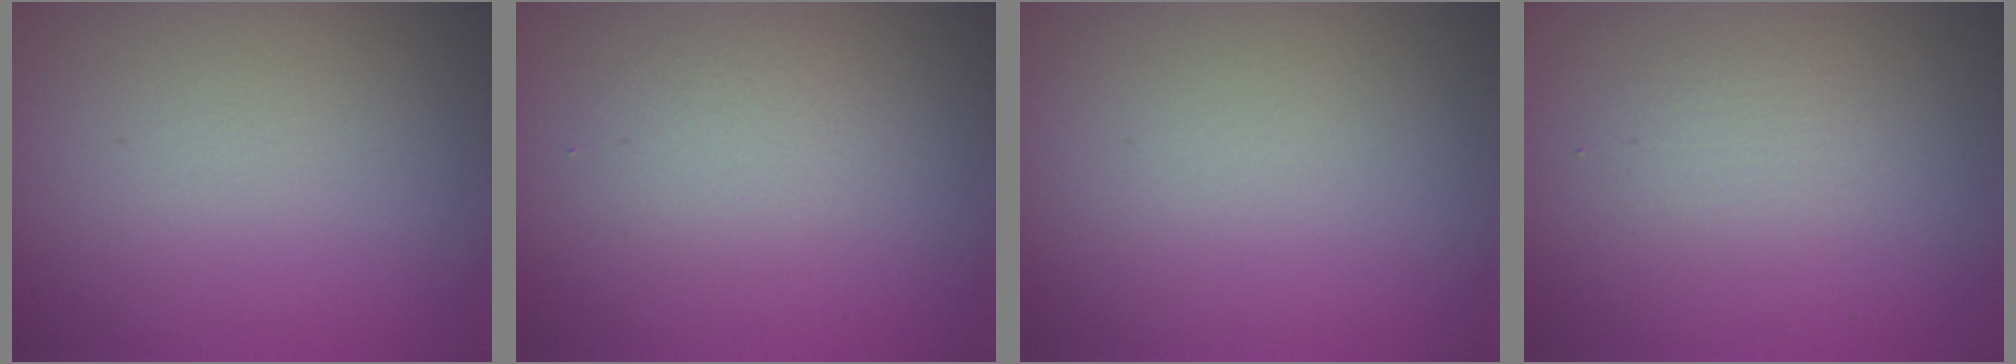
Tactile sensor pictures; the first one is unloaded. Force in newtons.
{"total": 1.9, "press": 1.9, "slide": 0.0}
{"total": 0.0}
{"total": 1.3, "press": 1.3, "slide": 0.1}